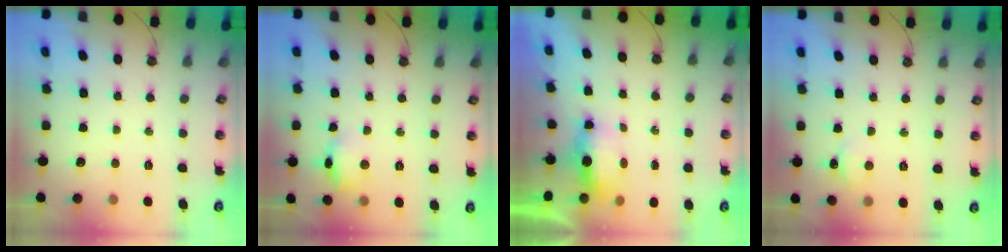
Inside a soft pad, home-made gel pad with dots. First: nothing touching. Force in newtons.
{"total": 10.0, "press": 10.0, "slide": 0.7}
{"total": 6.5, "press": 6.2, "slide": 2.1}
{"total": 3.1, "press": 3.1, "slide": 0.5}